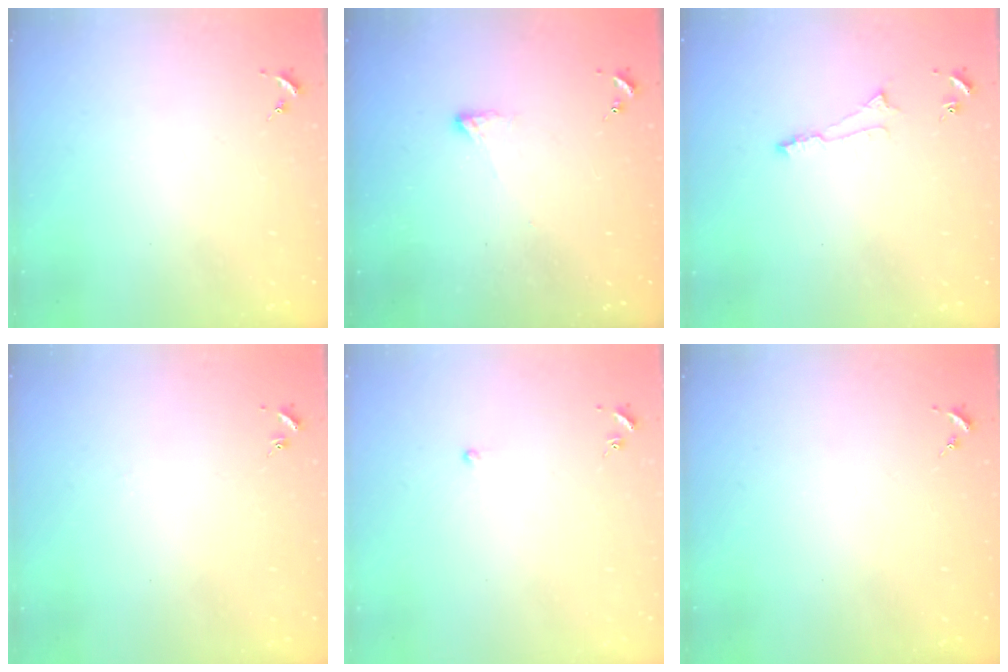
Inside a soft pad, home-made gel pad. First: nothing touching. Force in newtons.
{"total": 2.9, "press": 2.8, "slide": 0.5}
{"total": 6.8, "press": 6.8, "slide": 0.6}
{"total": 1.1, "press": 1.1, "slide": 0.2}
{"total": 2.6, "press": 2.5, "slide": 0.6}
{"total": 0.0}